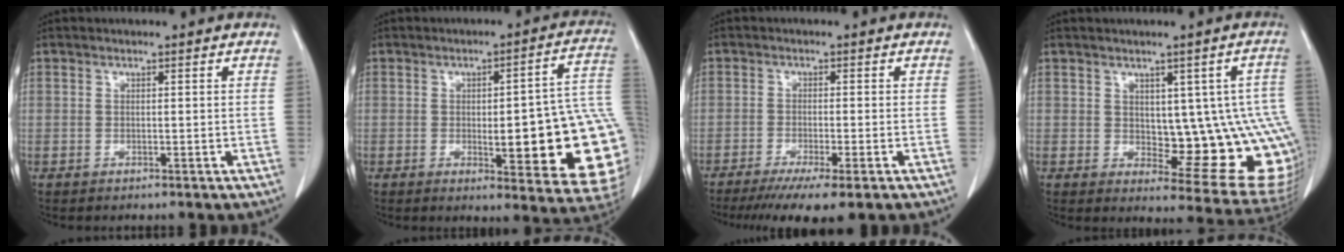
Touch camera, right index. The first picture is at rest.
{"total": 20.1, "force": [-2.3, 4.0, 19.5], "torque": [-0.162, 0.019, -0.011]}
{"total": 8.1, "force": [-5.7, 0.5, 5.8], "torque": [-0.086, -0.019, -0.088]}
{"total": 13.5, "force": [-0.1, 5.5, 12.3], "torque": [-0.113, 0.009, 0.018]}